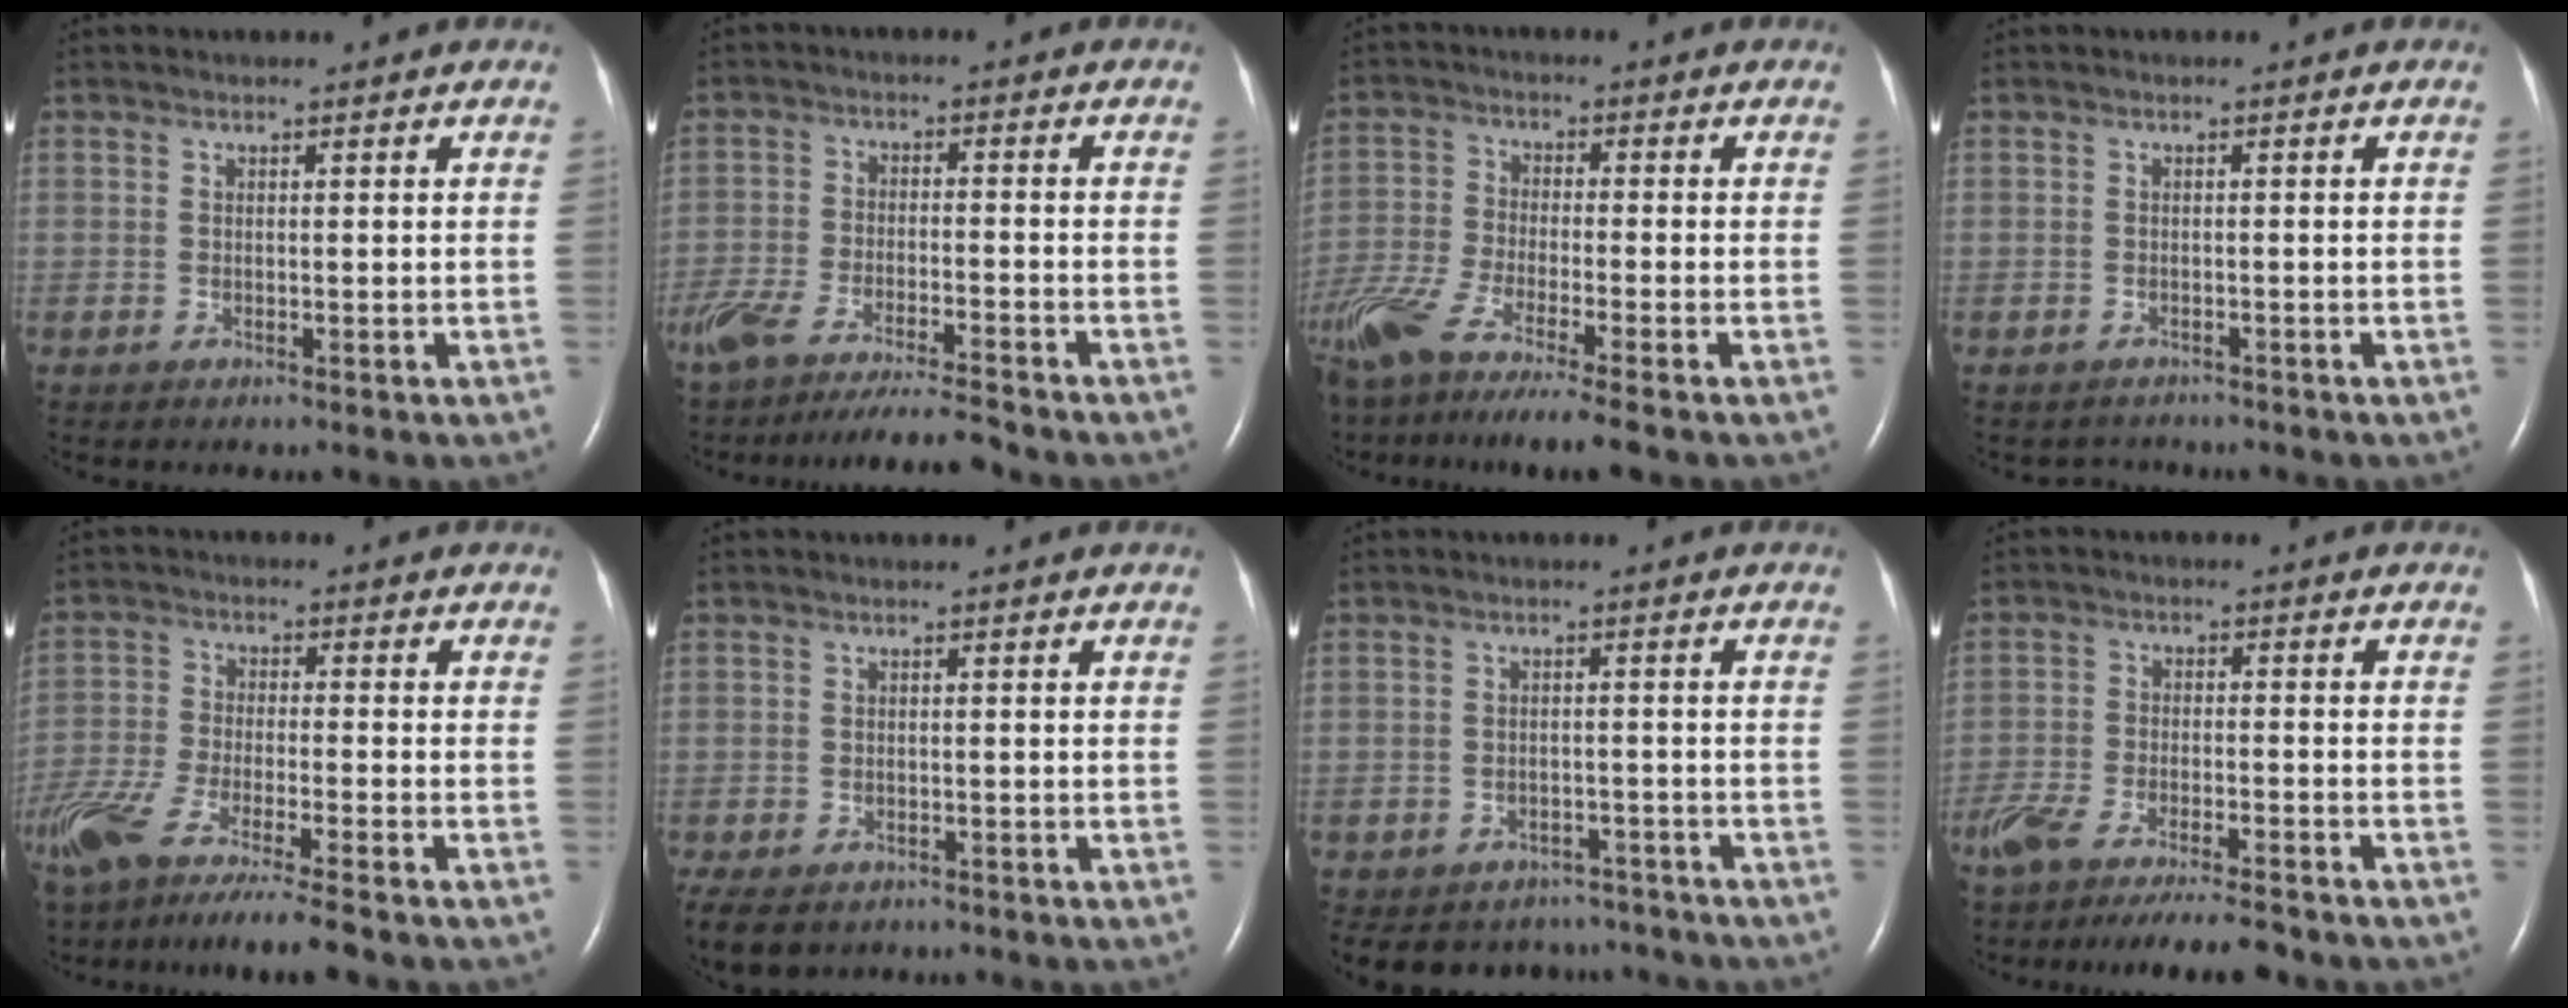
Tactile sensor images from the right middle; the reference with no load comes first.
{"total": 13.1, "force": [-11.7, 0.6, 5.9], "torque": [-0.105, -0.019, -0.193]}
{"total": 13.5, "force": [-10.4, 0.3, 8.7], "torque": [-0.182, -0.044, -0.185]}
{"total": 1.4, "force": [-1.2, 0.5, -0.4], "torque": [0.002, -0.004, -0.017]}
{"total": 14.3, "force": [-11.2, 0.7, 8.8], "torque": [-0.181, -0.047, -0.198]}
{"total": 12.6, "force": [-7.7, 8.4, 5.4], "torque": [-0.152, -0.022, -0.095]}
{"total": 9.9, "force": [-8.7, 4.6, 0.9], "torque": [-0.016, 0.017, -0.102]}
{"total": 14.6, "force": [-12.6, 2.2, 7.1], "torque": [-0.133, -0.023, -0.198]}